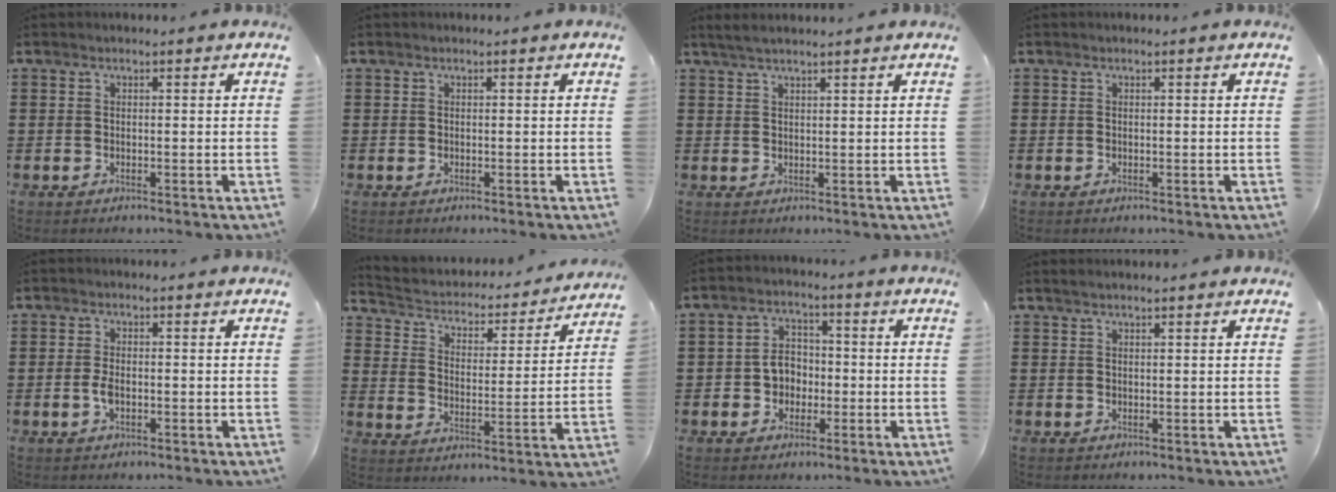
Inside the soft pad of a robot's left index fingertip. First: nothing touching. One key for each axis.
{"total": 0.0}
{"total": 2.0, "fx": 1.7, "fy": 0.1, "fz": 1.1, "tx": -0.024, "ty": 0.001, "tz": 0.032}
{"total": 0.0}
{"total": 2.5, "fx": -0.5, "fy": 1.1, "fz": 2.2, "tx": -0.057, "ty": -0.004, "tz": -0.013}
{"total": 2.5, "fx": 2.2, "fy": 1.1, "fz": 0.7, "tx": -0.030, "ty": -0.021, "tz": 0.026}
{"total": 4.4, "fx": -0.9, "fy": 3.6, "fz": 2.4, "tx": -0.053, "ty": 0.010, "tz": -0.021}
{"total": 0.8, "fx": 0.8, "fy": 0.1, "fz": 0.3, "tx": -0.005, "ty": 0.001, "tz": 0.015}